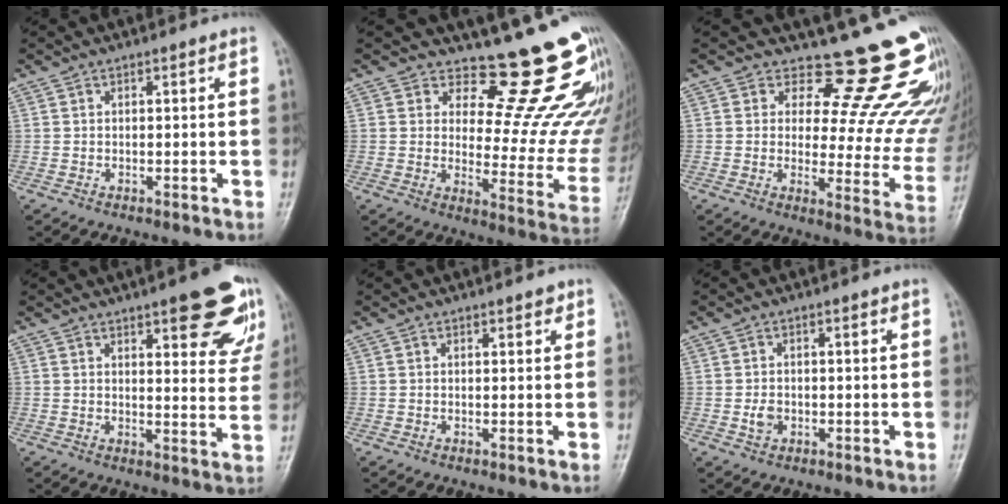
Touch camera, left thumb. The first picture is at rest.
{"total": 17.5, "force": [14.9, 5.1, 7.7], "torque": [-0.042, -0.159, 0.177]}
{"total": 18.5, "force": [15.8, 6.0, 7.6], "torque": [-0.035, -0.141, 0.176]}
{"total": 14.1, "force": [7.6, 4.5, 10.9], "torque": [-0.094, -0.034, 0.094]}
{"total": 1.3, "force": [0.9, 0.6, 0.8], "torque": [-0.003, -0.003, 0.009]}
{"total": 2.3, "force": [-0.5, 1.8, 1.3], "torque": [-0.017, 0.002, -0.011]}